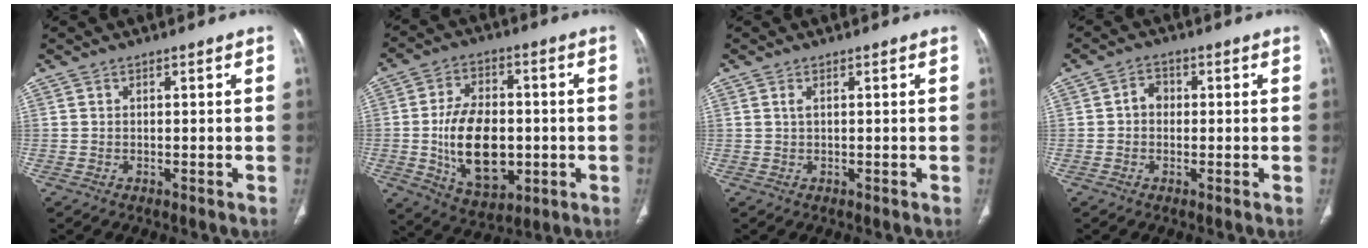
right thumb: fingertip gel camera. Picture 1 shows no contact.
{"total": 16.3, "force": [-1.9, 10.2, 12.5], "torque": [-0.188, 0.002, -0.016]}
{"total": 0.8, "force": [0.3, 0.2, 0.7], "torque": [-0.022, 0.005, 0.007]}
{"total": 2.8, "force": [0.0, 2.4, 1.6], "torque": [-0.014, 0.013, -0.008]}